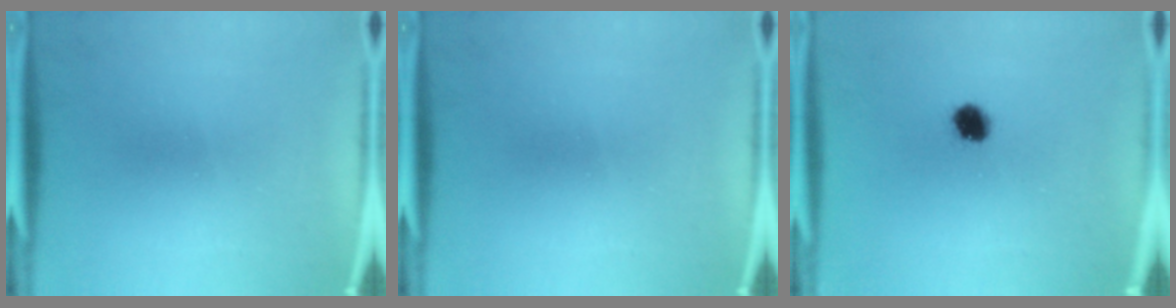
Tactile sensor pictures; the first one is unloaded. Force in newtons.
{"total": 0.0}
{"total": 4.5}